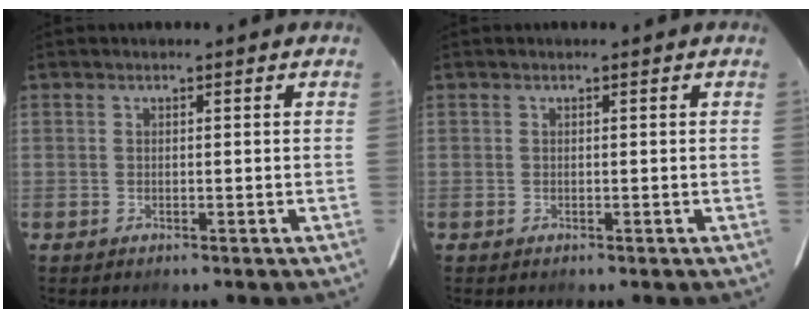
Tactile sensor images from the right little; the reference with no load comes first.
{"total": 0.0}